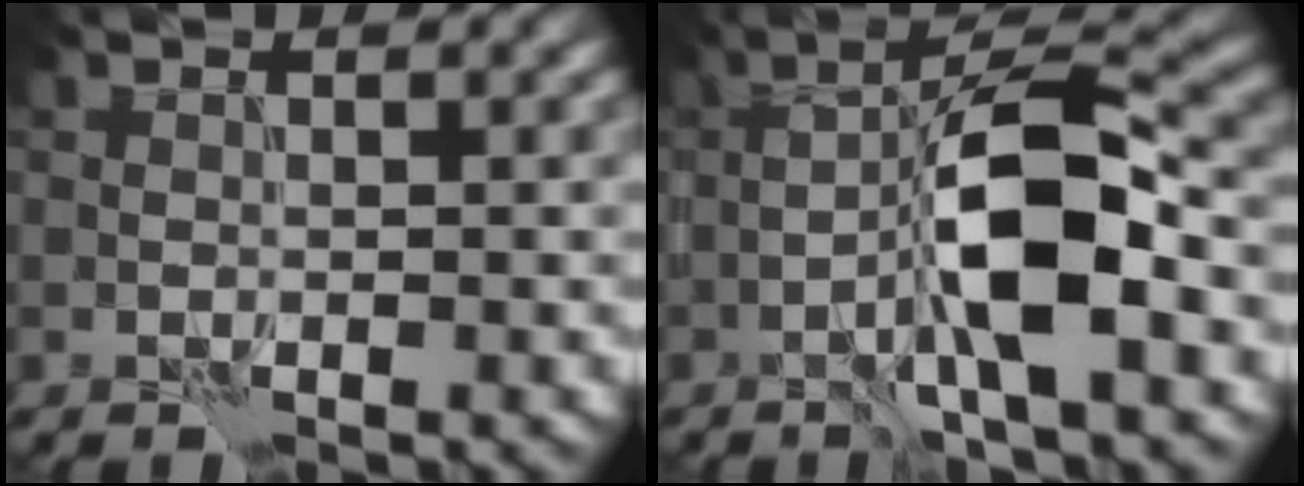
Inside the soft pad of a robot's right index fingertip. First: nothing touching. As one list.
[{"total": 7.3, "force": [-1.6, 1.3, 7.0], "torque": [-0.136, 0.014, -0.037]}]